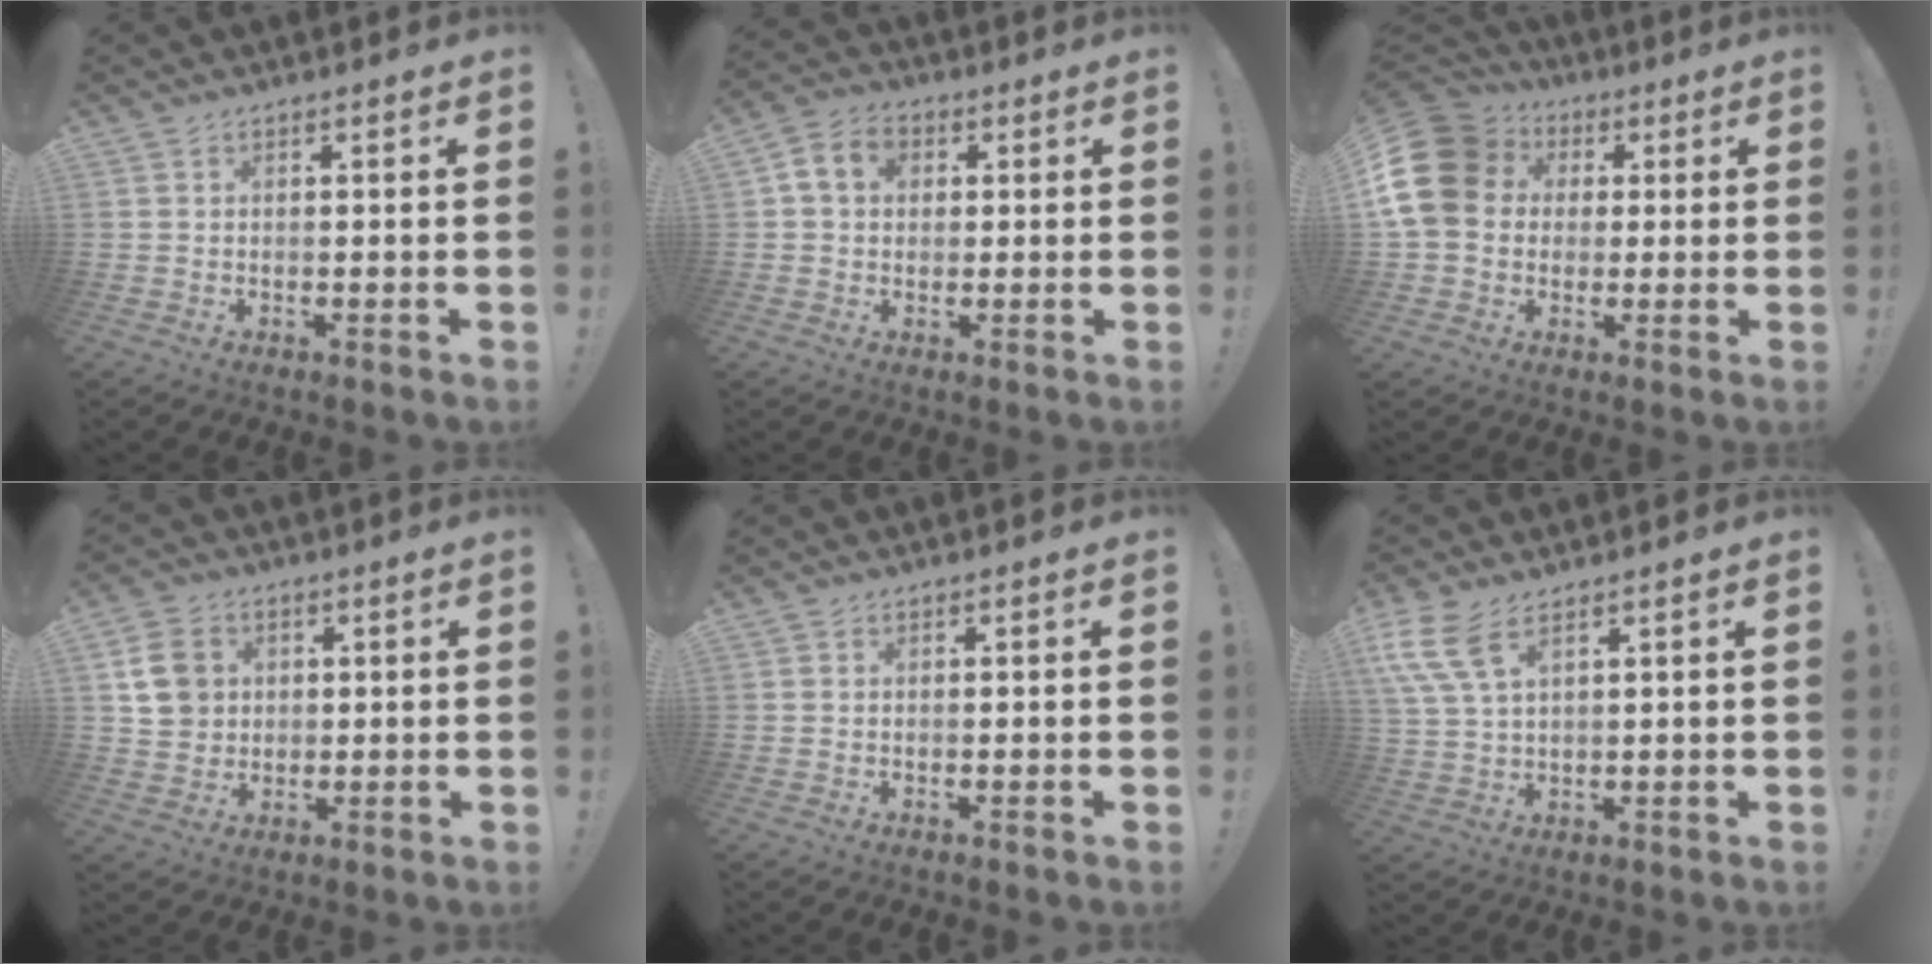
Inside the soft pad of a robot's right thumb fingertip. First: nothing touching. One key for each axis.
{"total": 7.2, "fx": 1.6, "fy": 5.7, "fz": 4.1, "tx": -0.066, "ty": 0.011, "tz": 0.033}
{"total": 16.7, "fx": 3.2, "fy": 13.6, "fz": 9.1, "tx": -0.172, "ty": 0.004, "tz": 0.063}
{"total": 9.7, "fx": 2.8, "fy": 8.4, "fz": 3.7, "tx": -0.039, "ty": 0.000, "tz": 0.060}
{"total": 0.0}
{"total": 9.8, "fx": 5.5, "fy": 4.4, "fz": 6.8, "tx": -0.151, "ty": -0.014, "tz": 0.107}